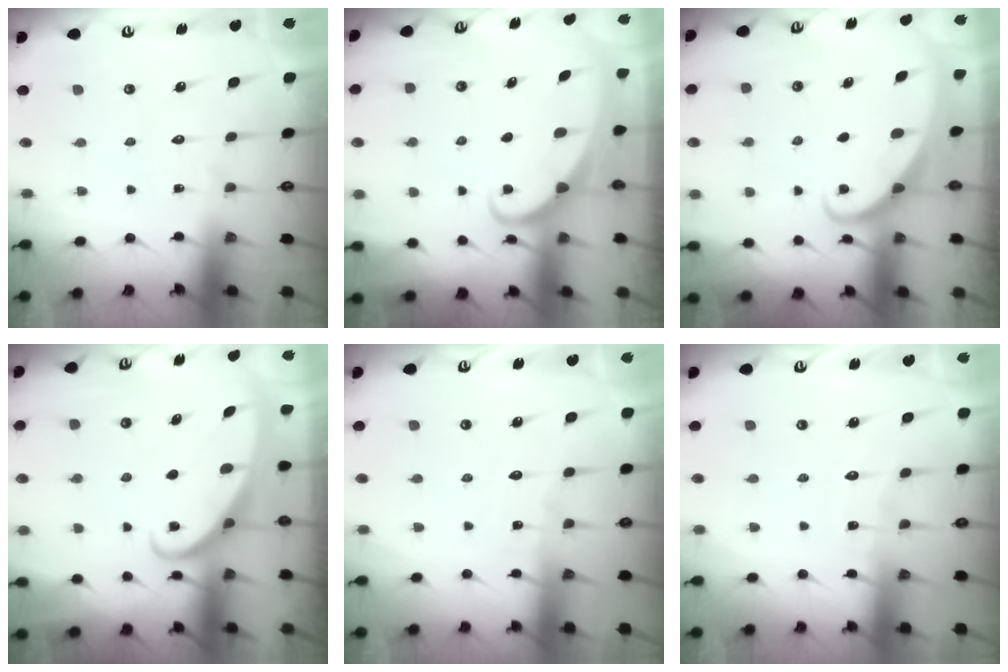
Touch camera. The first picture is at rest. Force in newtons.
{"total": 2.0, "press": 2.0, "slide": 0.2}
{"total": 1.7, "press": 1.7, "slide": 0.2}
{"total": 2.5, "press": 2.5, "slide": 0.4}
{"total": 2.3, "press": 2.3, "slide": 0.2}
{"total": 4.8, "press": 4.8, "slide": 0.5}